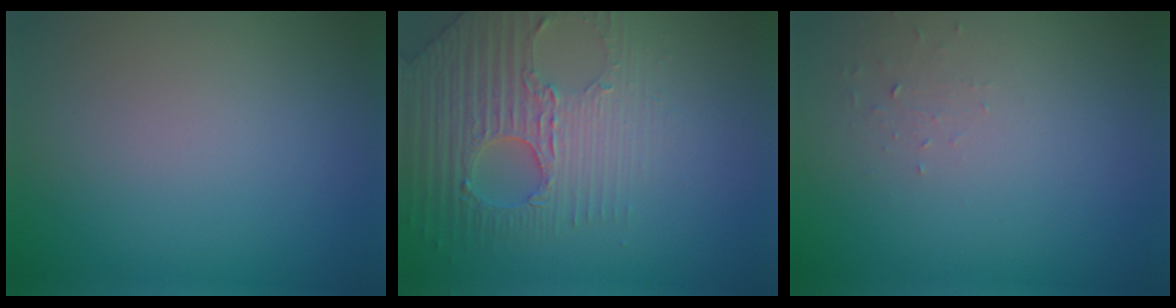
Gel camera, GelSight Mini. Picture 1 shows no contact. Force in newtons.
{"total": 4.2, "press": 4.1, "slide": 1.1}
{"total": 0.6, "press": 0.3, "slide": 0.6}